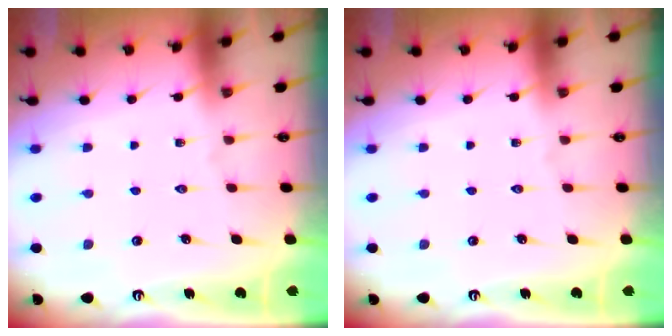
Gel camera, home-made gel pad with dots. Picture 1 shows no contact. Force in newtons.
{"total": 0.0}